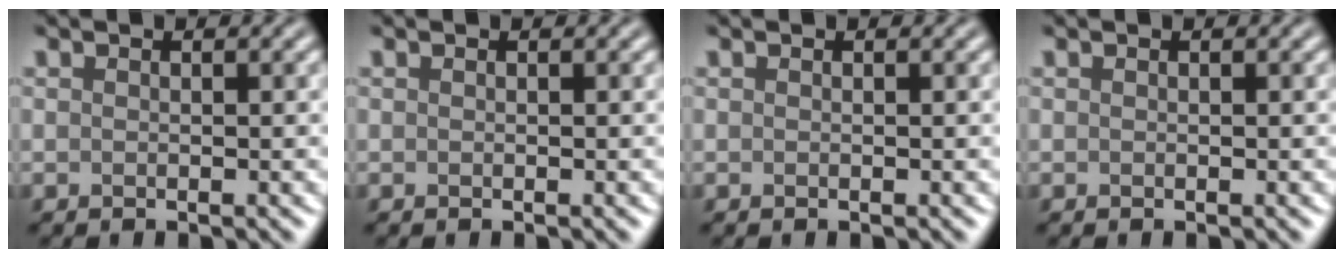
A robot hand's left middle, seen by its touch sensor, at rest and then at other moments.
{"total": 0.0}
{"total": 0.0}
{"total": 0.0}